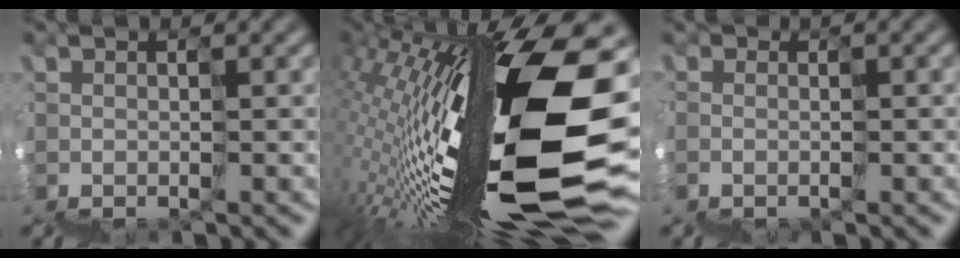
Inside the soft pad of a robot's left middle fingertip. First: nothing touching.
{"total": 14.3, "force": [0.3, 2.3, 14.1], "torque": [-0.238, 0.039, -0.012]}
{"total": 1.3, "force": [-0.8, 0.6, -0.9], "torque": [0.027, 0.019, -0.012]}